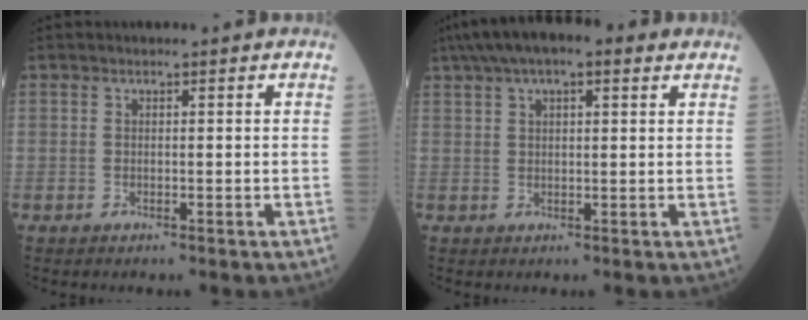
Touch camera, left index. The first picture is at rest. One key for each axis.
{"total": 10.1, "fx": 6.4, "fy": 3.2, "fz": 7.1, "tx": -0.120, "ty": 0.049, "tz": 0.100}